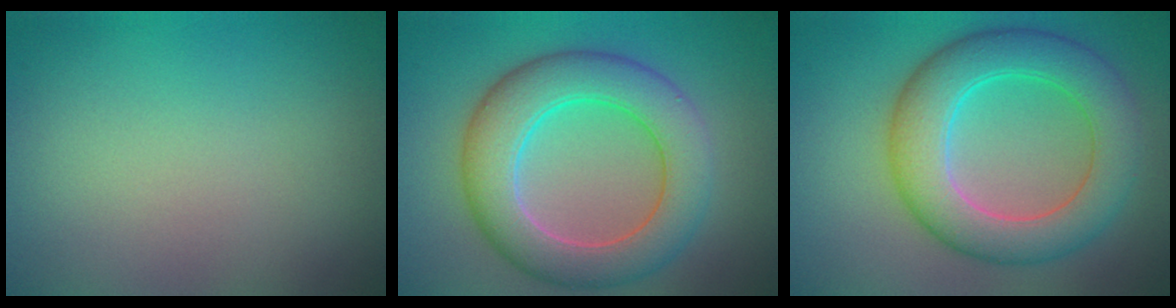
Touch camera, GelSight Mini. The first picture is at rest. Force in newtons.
{"total": 7.4, "press": 7.4, "slide": 0.5}
{"total": 7.2, "press": 7.2, "slide": 0.2}